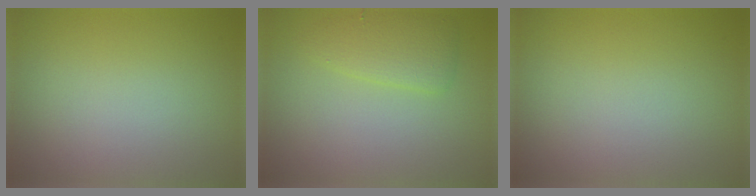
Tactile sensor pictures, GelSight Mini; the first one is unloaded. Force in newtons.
{"total": 2.6, "press": 2.6, "slide": 0.1}
{"total": 0.0}